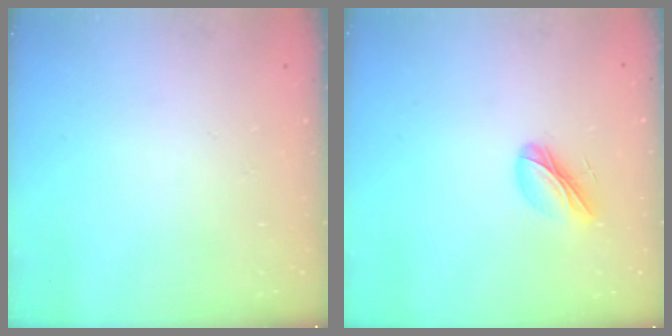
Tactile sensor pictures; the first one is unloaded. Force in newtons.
{"total": 7.3, "press": 7.1, "slide": 1.7}